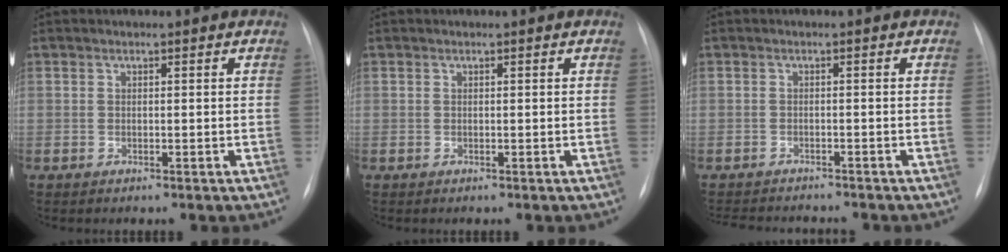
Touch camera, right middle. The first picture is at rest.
{"total": 0.0}
{"total": 7.8, "force": [-7.4, 1.3, 2.0], "torque": [-0.026, -0.001, -0.101]}